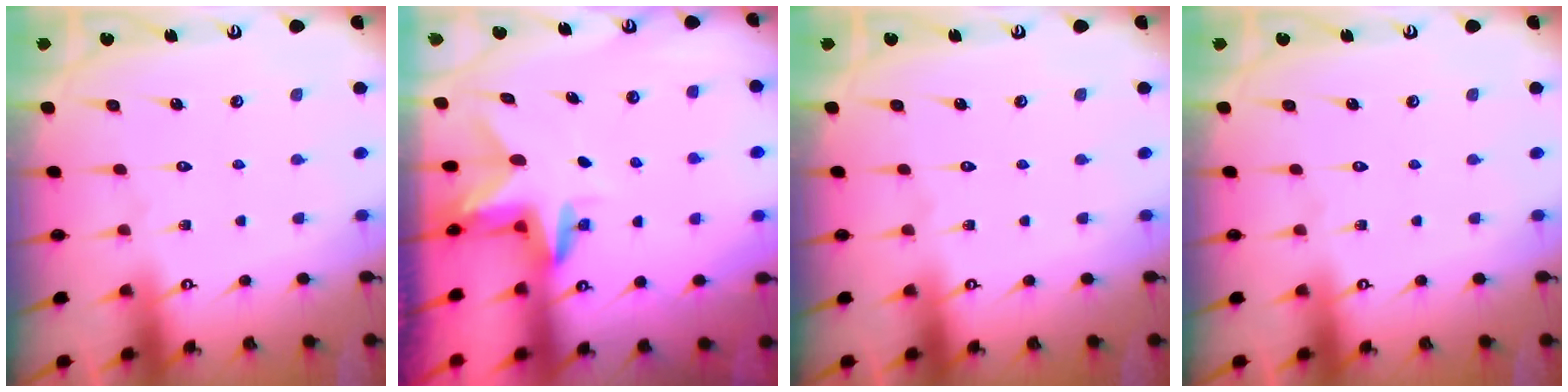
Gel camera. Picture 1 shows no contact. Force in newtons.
{"total": 2.9, "press": 2.9, "slide": 0.2}
{"total": 0.0}
{"total": 0.0}